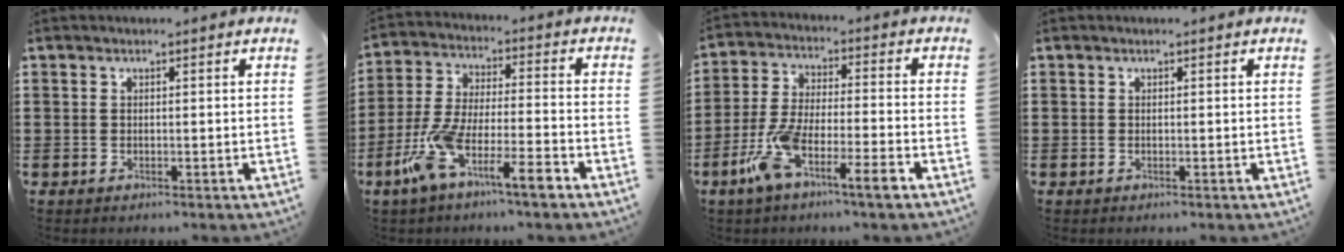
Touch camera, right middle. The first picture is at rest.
{"total": 10.2, "force": [-7.0, 1.6, 7.2], "torque": [-0.170, -0.006, -0.141]}
{"total": 9.5, "force": [-6.1, 1.5, 7.1], "torque": [-0.162, -0.004, -0.120]}
{"total": 0.0}